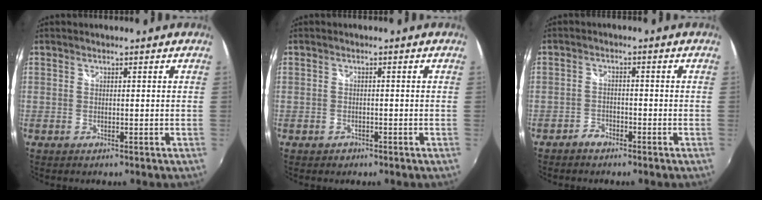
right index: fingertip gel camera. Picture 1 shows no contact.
{"total": 1.8, "force": [-1.1, 1.4, 0.4], "torque": [-0.011, -0.002, -0.015]}
{"total": 2.5, "force": [-2.1, 1.2, 0.4], "torque": [-0.016, 0.004, -0.040]}